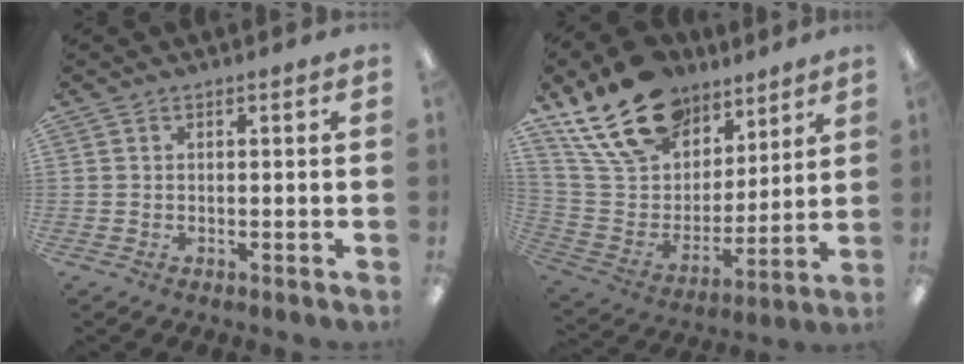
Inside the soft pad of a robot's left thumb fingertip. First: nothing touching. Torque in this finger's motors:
{"motor_torque": [0.51, 0.51, 1.39, -1.38, 0.16]}